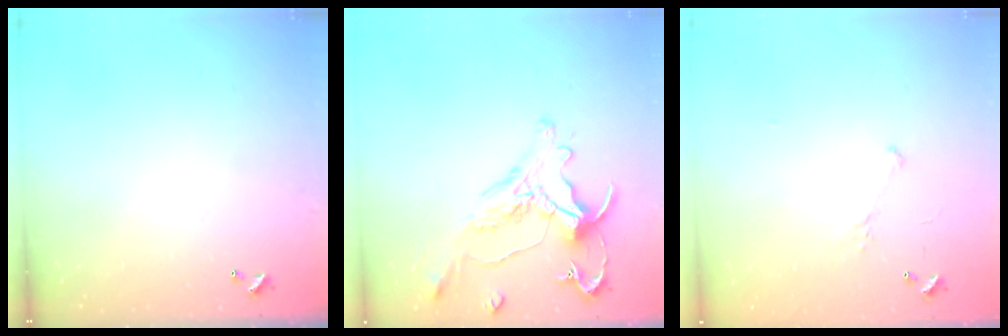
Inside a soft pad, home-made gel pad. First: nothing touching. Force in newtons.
{"total": 0.7, "press": 0.1, "slide": 0.7}
{"total": 4.2, "press": 4.0, "slide": 1.1}